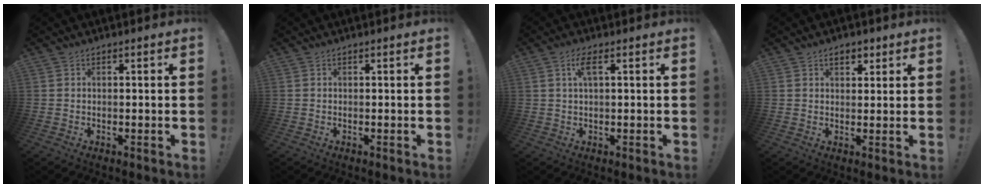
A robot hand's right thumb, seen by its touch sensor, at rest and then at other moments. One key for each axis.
{"total": 0.0}
{"total": 4.2, "fx": 1.4, "fy": 1.1, "fz": 3.8, "tx": -0.075, "ty": 0.005, "tz": 0.022}
{"total": 3.8, "fx": 2.0, "fy": 2.5, "fz": 2.1, "tx": -0.017, "ty": -0.003, "tz": 0.032}